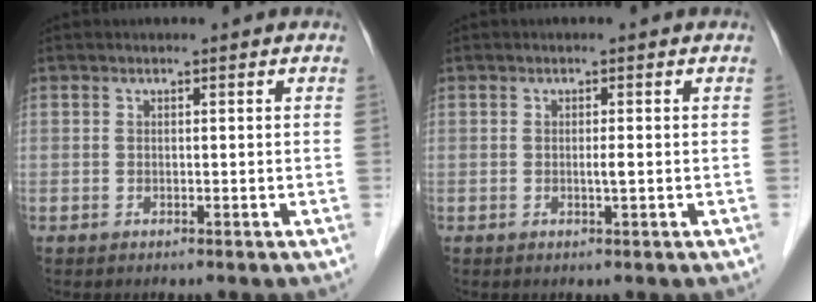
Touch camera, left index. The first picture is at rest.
{"total": 1.1, "force": [-0.1, -0.1, 1.1], "torque": [-0.023, -0.002, -0.002]}